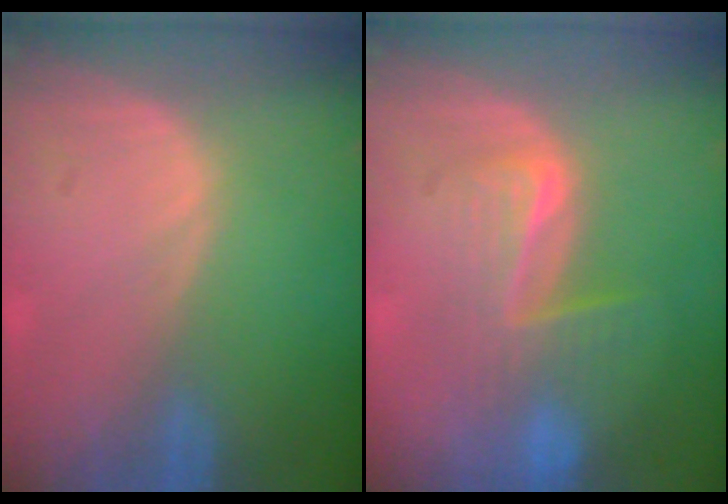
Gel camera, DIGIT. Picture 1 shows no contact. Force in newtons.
{"total": 6.5, "press": 6.4, "slide": 1.3}